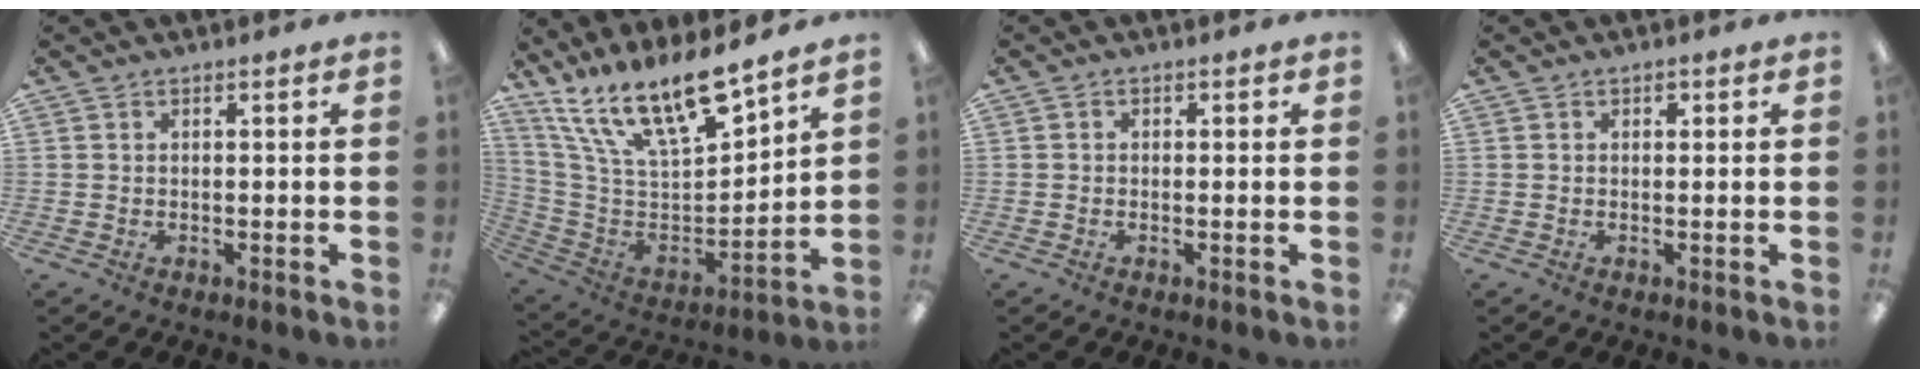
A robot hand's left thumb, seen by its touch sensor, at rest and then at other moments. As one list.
[{"total": 18.4, "force": [15.0, 4.2, 9.7], "torque": [-0.195, -0.109, 0.265]}, {"total": 1.0, "force": [-0.6, 0.7, 0.4], "torque": [-0.006, 0.004, -0.012]}, {"total": 0.9, "force": [0.4, 0.5, 0.5], "torque": [-0.004, 0.003, 0.005]}]